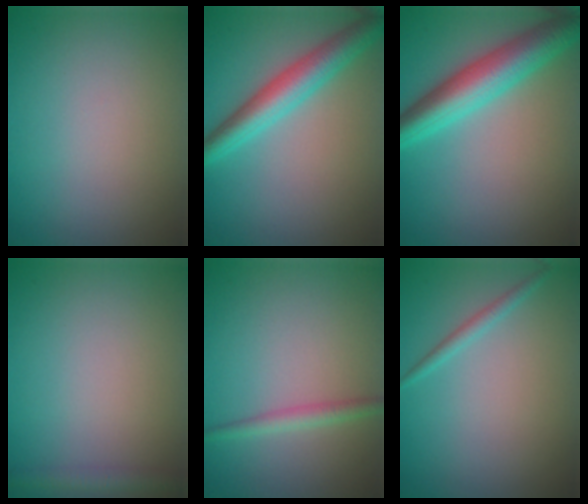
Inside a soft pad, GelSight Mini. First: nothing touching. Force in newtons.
{"total": 4.8, "press": 4.8, "slide": 0.2}
{"total": 5.6, "press": 5.6, "slide": 0.3}
{"total": 1.8, "press": 1.8, "slide": 0.1}
{"total": 1.8, "press": 1.8, "slide": 0.0}
{"total": 1.1, "press": 1.1, "slide": 0.0}